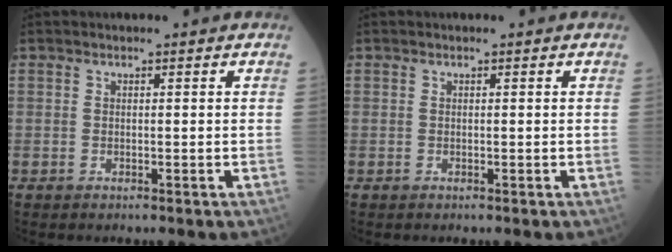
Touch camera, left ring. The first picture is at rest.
{"total": 0.0}